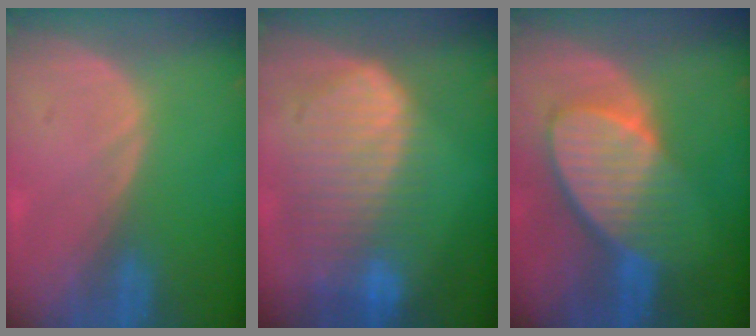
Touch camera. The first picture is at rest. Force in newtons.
{"total": 10.4, "press": 9.0, "slide": 5.3}
{"total": 8.9, "press": 8.0, "slide": 3.9}